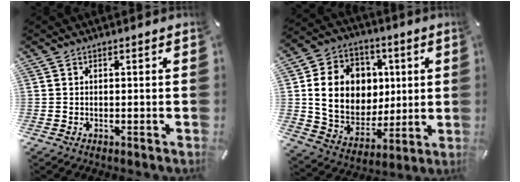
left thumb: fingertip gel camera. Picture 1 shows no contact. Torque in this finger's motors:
{"motor_torque": [0.71, 1.15, 0.61, -0.01, 0.47]}